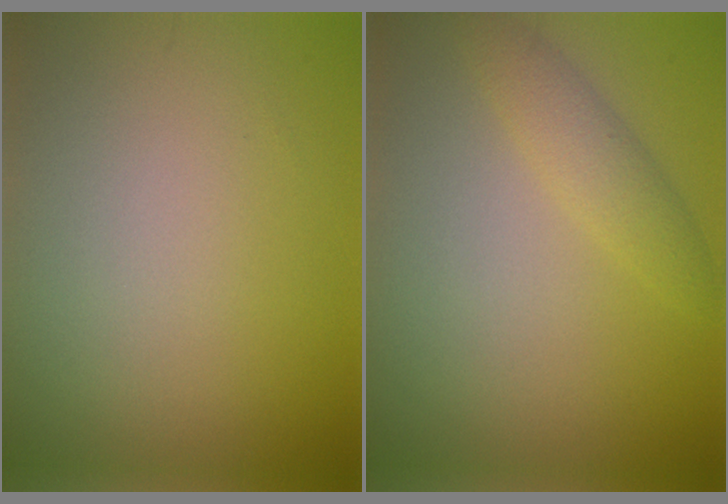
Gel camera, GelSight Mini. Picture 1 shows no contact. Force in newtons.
{"total": 2.3, "press": 2.3, "slide": 0.2}